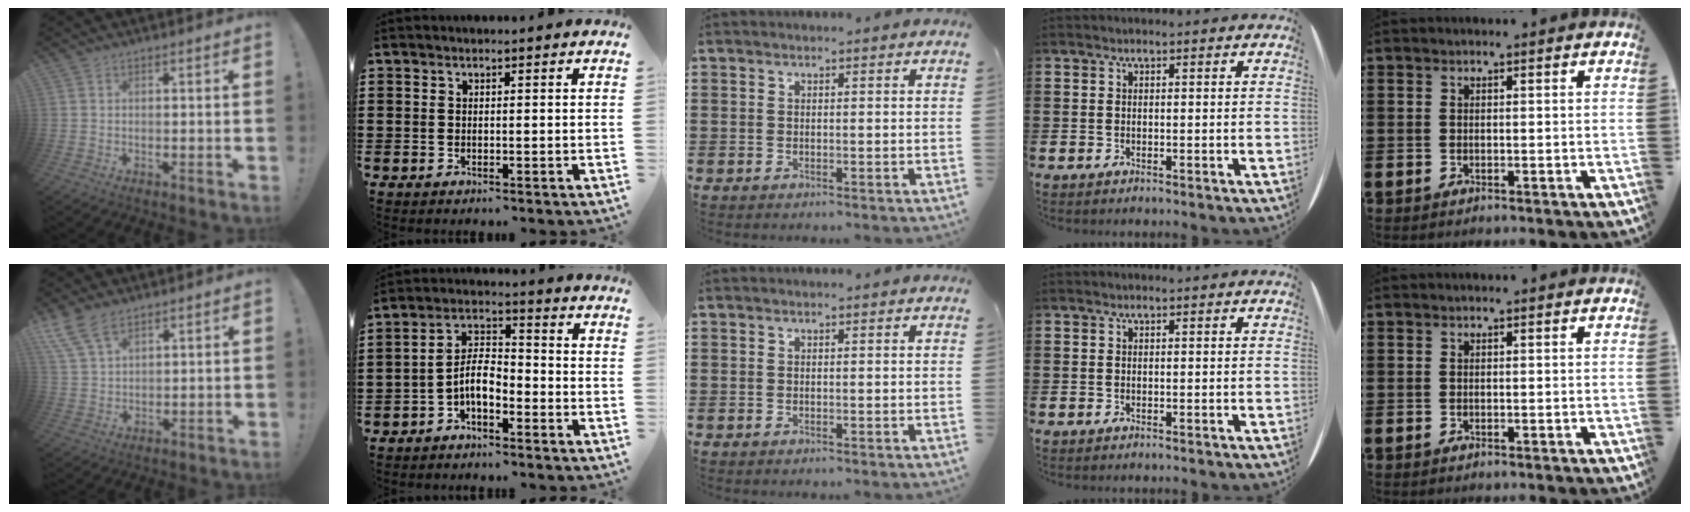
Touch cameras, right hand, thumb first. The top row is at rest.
{"thumb": {"total": 9.1, "force": [6.2, 4.4, 5.0], "torque": [-0.093, -0.021, 0.123]}, "index": {"total": 5.5, "force": [-2.7, 2.4, 4.2], "torque": [-0.095, 0.007, -0.056]}}